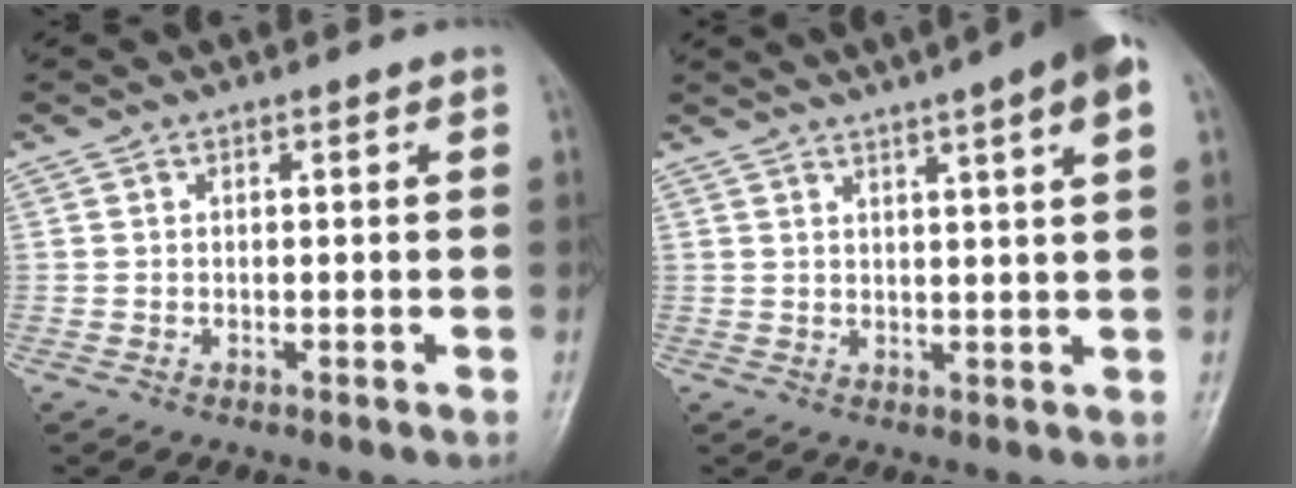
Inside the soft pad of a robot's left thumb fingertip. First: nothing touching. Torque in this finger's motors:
{"motor_torque": [3.61, 1.40, 1.16, -1.23, 0.07]}